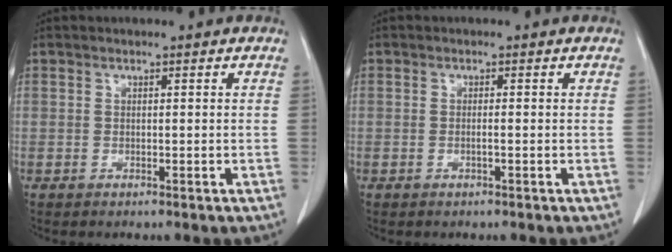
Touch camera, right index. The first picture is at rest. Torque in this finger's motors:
{"motor_torque": [-0.21, 0.08, 0.02, -0.01]}